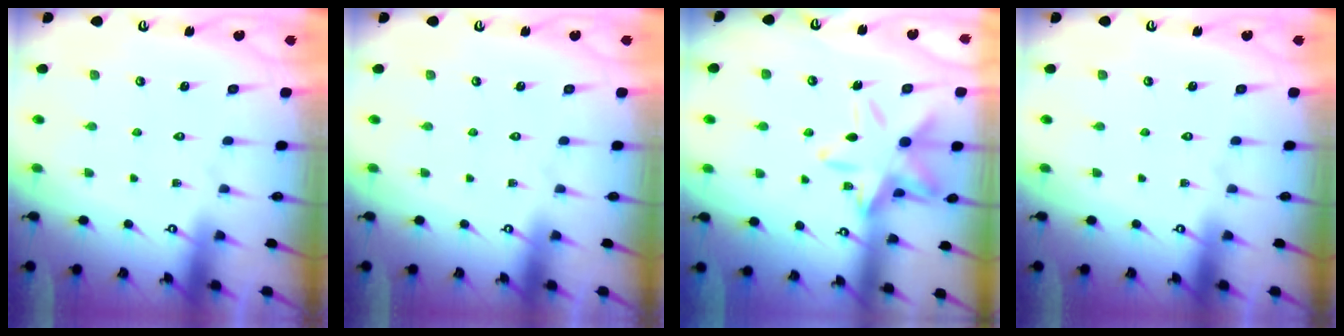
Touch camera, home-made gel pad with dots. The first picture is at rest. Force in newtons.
{"total": 0.0}
{"total": 14.7, "press": 14.7, "slide": 1.0}
{"total": 0.0}